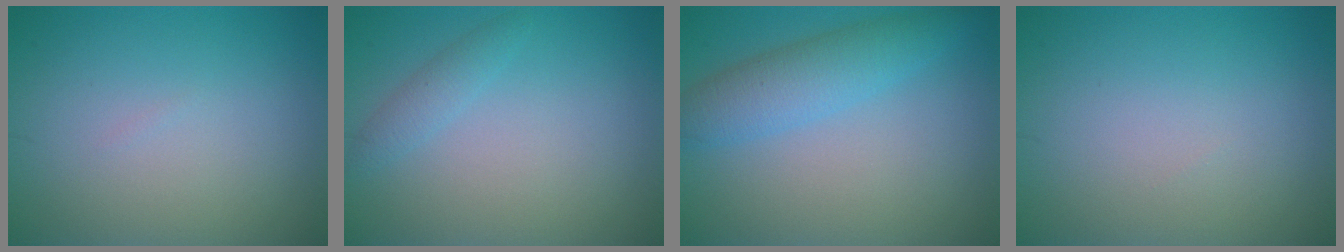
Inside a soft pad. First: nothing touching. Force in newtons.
{"total": 1.4, "press": 1.4, "slide": 0.1}
{"total": 4.0, "press": 4.0, "slide": 0.1}
{"total": 0.0}